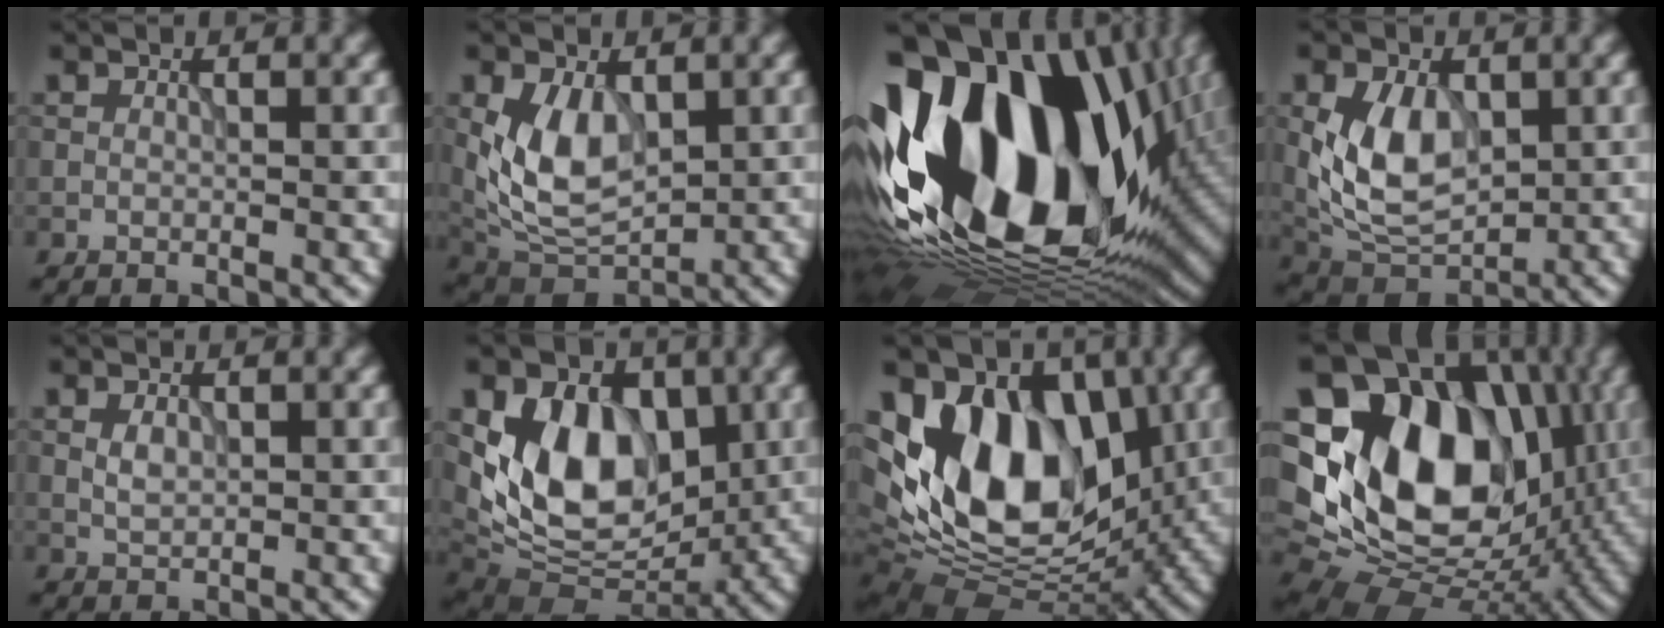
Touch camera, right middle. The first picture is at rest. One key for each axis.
{"total": 5.9, "fx": 0.8, "fy": 3.7, "fz": 4.6, "tx": -0.094, "ty": -0.012, "tz": 0.019}
{"total": 21.5, "fx": 1.0, "fy": 13.7, "fz": 16.6, "tx": -0.336, "ty": 0.006, "tz": 0.009}
{"total": 6.9, "fx": 0.5, "fy": 4.5, "fz": 5.3, "tx": -0.108, "ty": -0.007, "tz": 0.007}
{"total": 1.4, "fx": 0.1, "fy": 0.9, "fz": 1.0, "tx": -0.024, "ty": -0.002, "tz": 0.004}
{"total": 9.3, "fx": 1.3, "fy": 6.3, "fz": 6.7, "tx": -0.111, "ty": -0.014, "tz": 0.017}
{"total": 13.4, "fx": 1.2, "fy": 8.8, "fz": 10.1, "tx": -0.158, "ty": -0.006, "tz": 0.006}
{"total": 18.1, "fx": 2.3, "fy": 13.3, "fz": 12.1, "tx": -0.218, "ty": -0.001, "tz": 0.039}